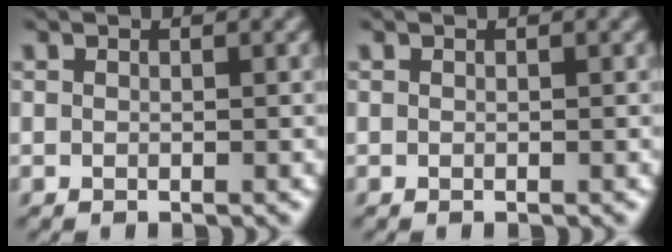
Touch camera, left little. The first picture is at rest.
{"total": 0.0}